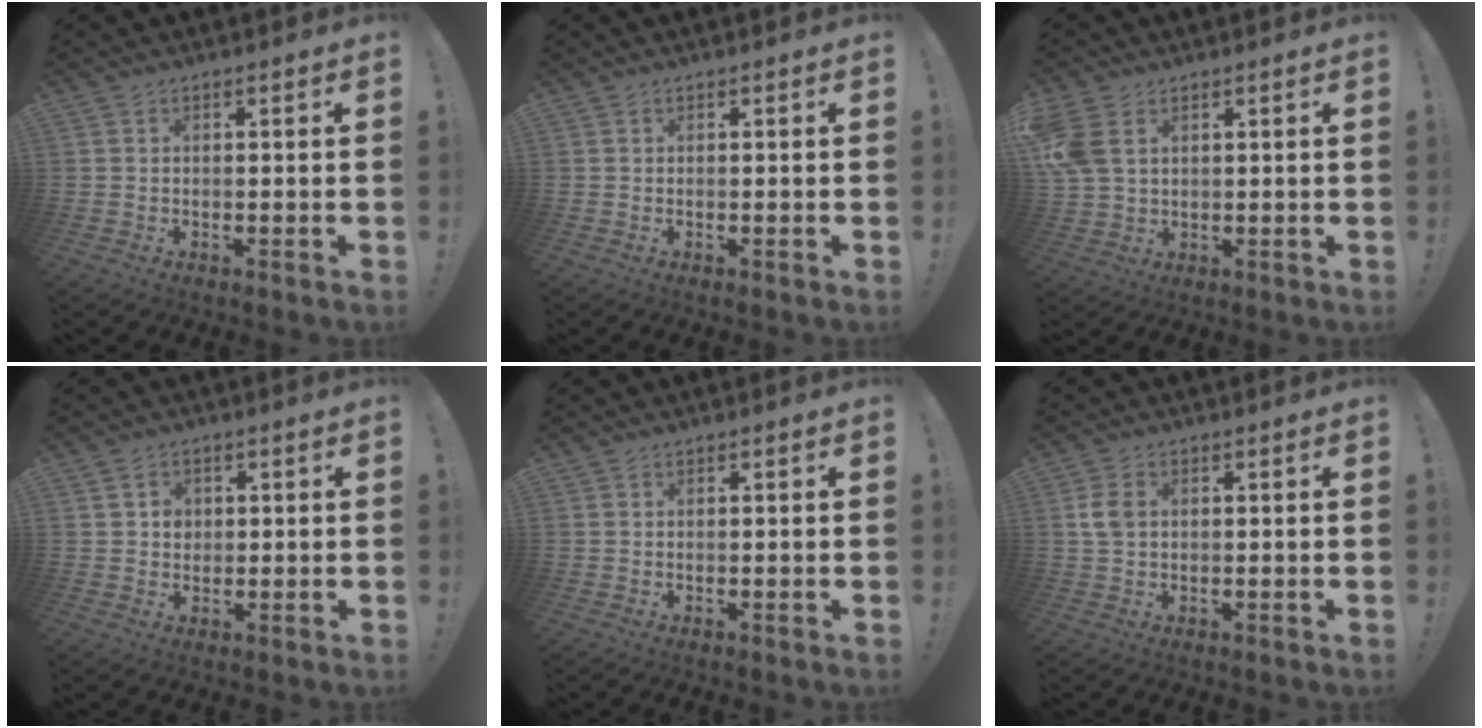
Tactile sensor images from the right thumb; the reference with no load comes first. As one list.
[{"total": 0.0}, {"total": 8.5, "force": [3.1, 5.8, 5.4], "torque": [-0.117, -0.003, 0.065]}, {"total": 3.2, "force": [0.9, 2.9, 0.9], "torque": [0.000, -0.007, 0.012]}, {"total": 0.0}, {"total": 4.4, "force": [0.8, 3.1, 3.0], "torque": [-0.057, 0.003, 0.014]}]